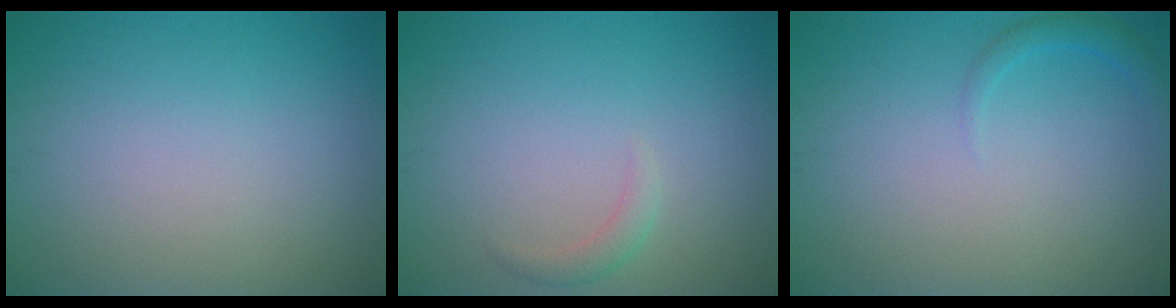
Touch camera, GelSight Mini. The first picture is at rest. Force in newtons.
{"total": 1.2, "press": 1.2, "slide": 0.2}
{"total": 1.1, "press": 1.1, "slide": 0.1}